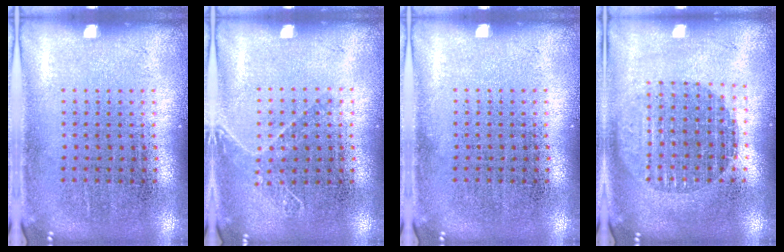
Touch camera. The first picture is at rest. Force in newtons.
{"total": 1.0, "press": 0.9, "slide": 0.3}
{"total": 0.0}
{"total": 1.7, "press": 1.5, "slide": 0.8}